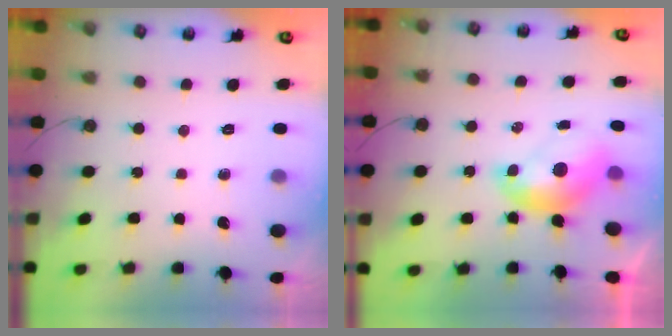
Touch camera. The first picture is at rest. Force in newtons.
{"total": 1.6, "press": 1.6, "slide": 0.4}